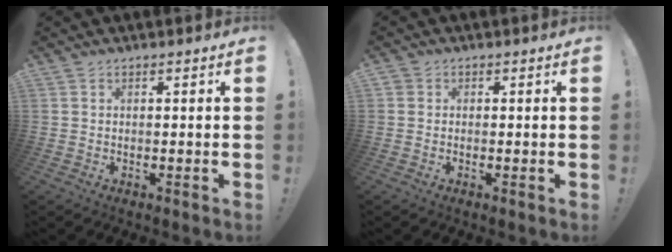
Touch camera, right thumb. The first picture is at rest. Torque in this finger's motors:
{"motor_torque": [0.35, 0.16, 0.05, 0.25, 0.00]}